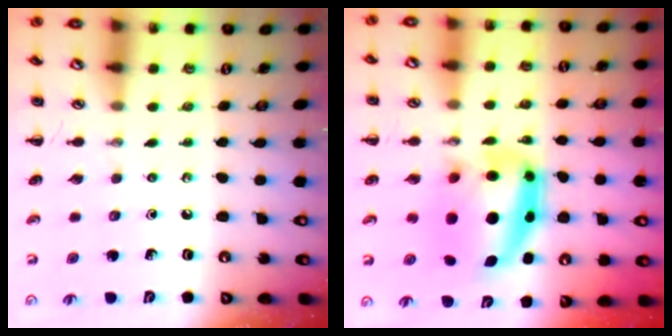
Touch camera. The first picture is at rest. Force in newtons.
{"total": 11.7, "press": 11.4, "slide": 2.7}